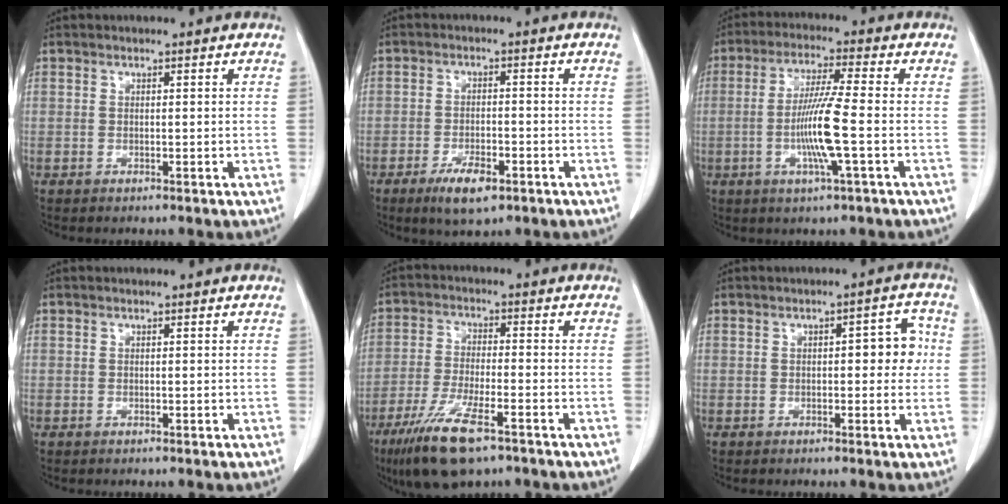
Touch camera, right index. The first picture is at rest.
{"total": 5.6, "force": [-3.3, 1.9, 4.1], "torque": [-0.075, -0.005, -0.050]}
{"total": 9.0, "force": [-1.9, -0.7, 8.8], "torque": [-0.173, -0.010, -0.038]}
{"total": 0.0}
{"total": 11.0, "force": [-6.9, 2.3, 8.2], "torque": [-0.160, -0.025, -0.116]}
{"total": 4.9, "force": [0.3, 2.1, 4.4], "torque": [-0.047, 0.022, 0.001]}